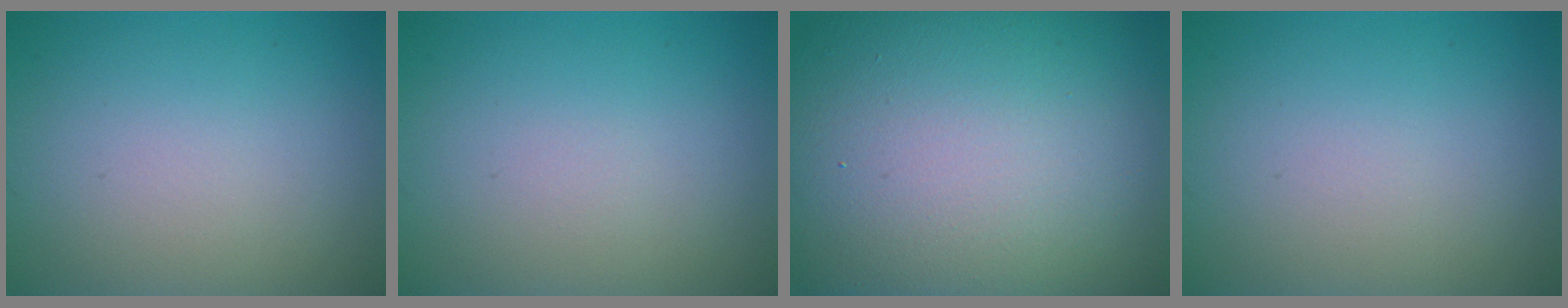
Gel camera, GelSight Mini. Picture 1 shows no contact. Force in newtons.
{"total": 0.0}
{"total": 21.1, "press": 21.0, "slide": 1.3}
{"total": 0.0}